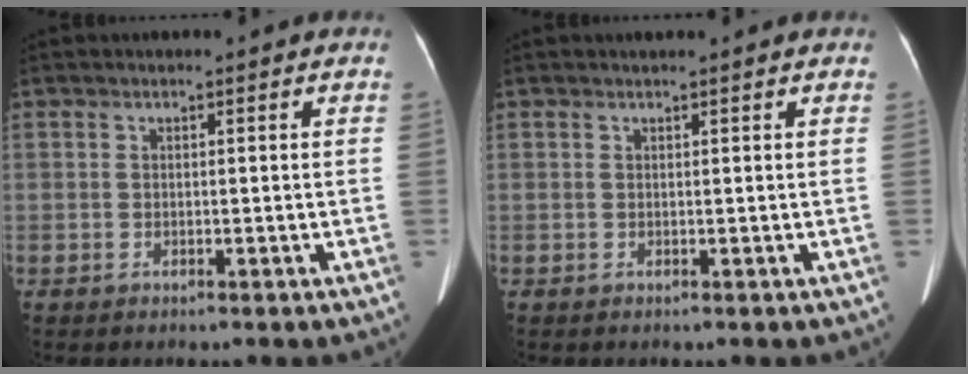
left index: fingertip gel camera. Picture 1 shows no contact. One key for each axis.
{"total": 1.5, "fx": 1.3, "fy": 0.2, "fz": 0.8, "tx": -0.008, "ty": 0.017, "tz": 0.019}